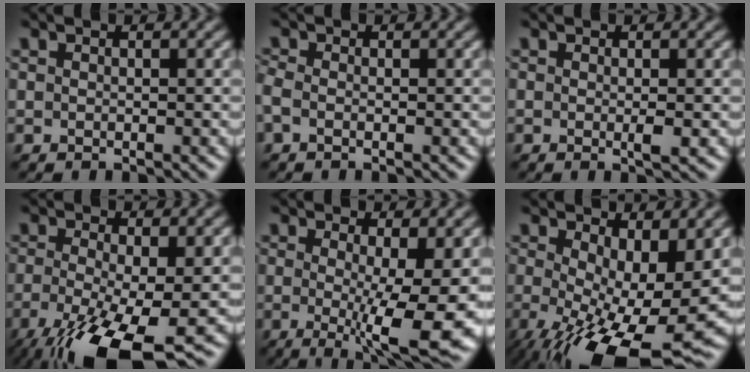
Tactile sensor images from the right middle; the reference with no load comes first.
{"total": 1.3, "force": [-0.5, 0.7, 0.9], "torque": [-0.024, -0.004, -0.015]}
{"total": 1.1, "force": [-0.1, 0.1, 1.1], "torque": [-0.019, -0.005, -0.003]}
{"total": 11.4, "force": [-5.5, 3.5, 9.3], "torque": [-0.195, -0.040, -0.097]}
{"total": 9.7, "force": [-1.2, 2.2, 9.4], "torque": [-0.137, -0.021, -0.014]}
{"total": 14.4, "force": [-3.7, 6.0, 12.5], "torque": [-0.208, -0.039, -0.046]}